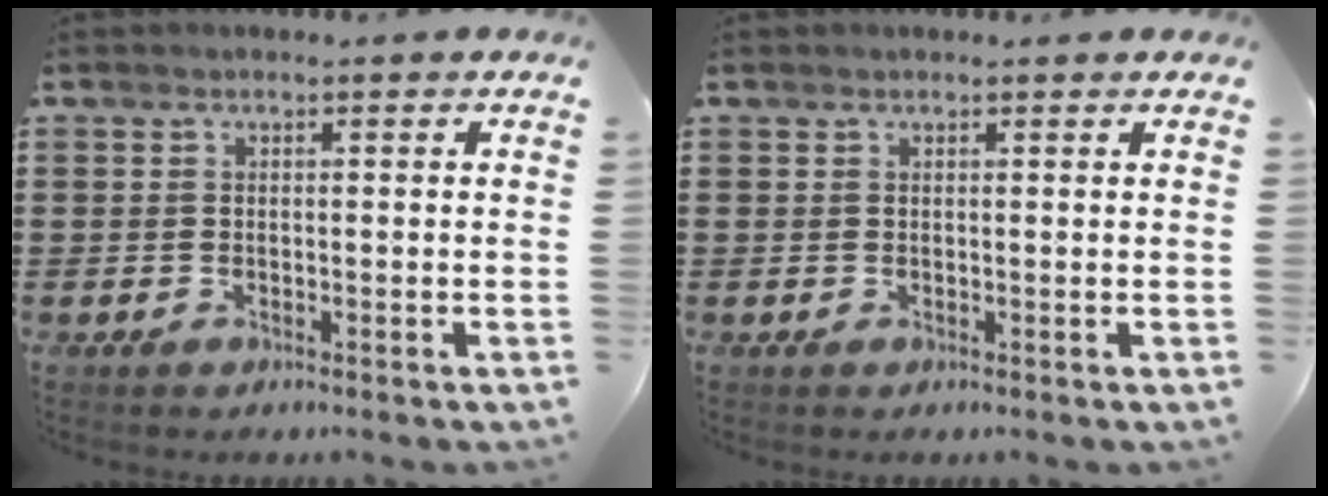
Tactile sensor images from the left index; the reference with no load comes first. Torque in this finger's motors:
{"motor_torque": [0.39, 0.59, -0.08, 0.01]}